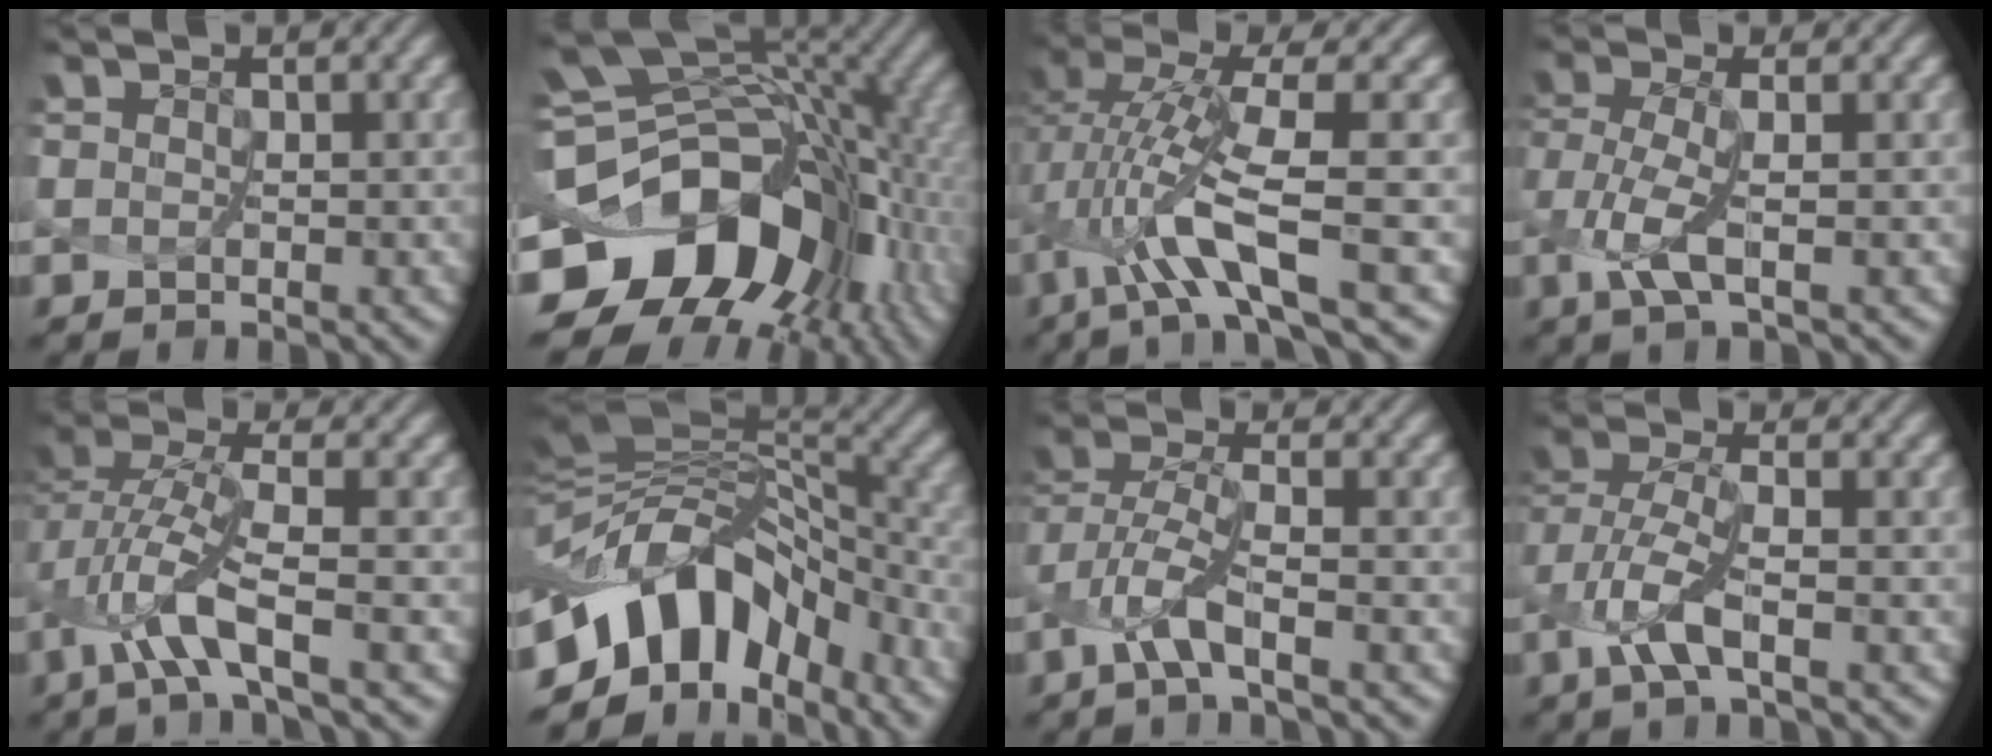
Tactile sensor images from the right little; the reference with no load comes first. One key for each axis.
{"total": 13.9, "fx": -5.9, "fy": 9.8, "fz": 8.0, "tx": -0.141, "ty": -0.012, "tz": -0.093}
{"total": 6.6, "fx": -1.8, "fy": 0.6, "fz": 6.3, "tx": -0.131, "ty": 0.002, "tz": -0.030}
{"total": 3.1, "fx": -0.9, "fy": 0.8, "fz": 2.9, "tx": -0.077, "ty": 0.000, "tz": -0.013}
{"total": 4.5, "fx": -2.2, "fy": 0.4, "fz": 3.9, "tx": -0.091, "ty": 0.003, "tz": -0.043}
{"total": 9.9, "fx": -5.2, "fy": 6.0, "fz": 5.9, "tx": -0.094, "ty": 0.021, "tz": -0.097}
{"total": 3.4, "fx": -1.8, "fy": 0.4, "fz": 2.9, "tx": -0.071, "ty": 0.003, "tz": -0.034}
{"total": 3.8, "fx": -1.5, "fy": 1.1, "fz": 3.4, "tx": -0.085, "ty": 0.003, "tz": -0.025}